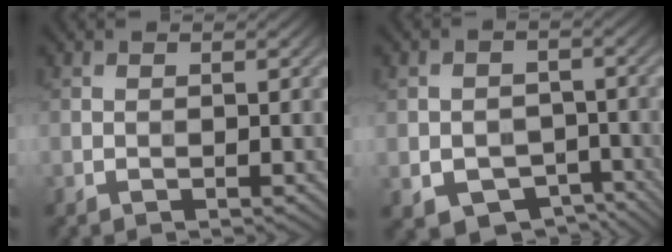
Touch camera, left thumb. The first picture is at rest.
{"total": 6.9, "force": [-3.0, 5.2, 3.4], "torque": [-0.066, -0.017, -0.038]}